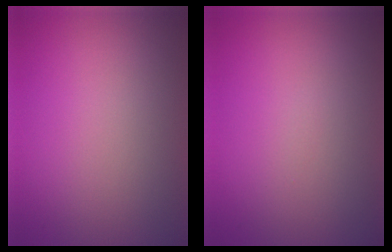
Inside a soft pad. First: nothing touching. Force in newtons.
{"total": 0.0}